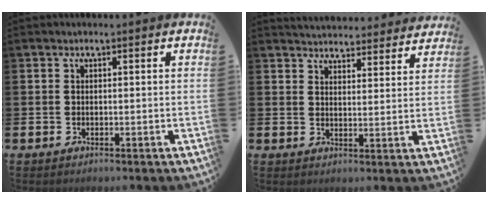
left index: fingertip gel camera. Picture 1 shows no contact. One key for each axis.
{"total": 4.7, "fx": 4.7, "fy": 0.7, "fz": 0.0, "tx": -0.012, "ty": -0.033, "tz": 0.084}